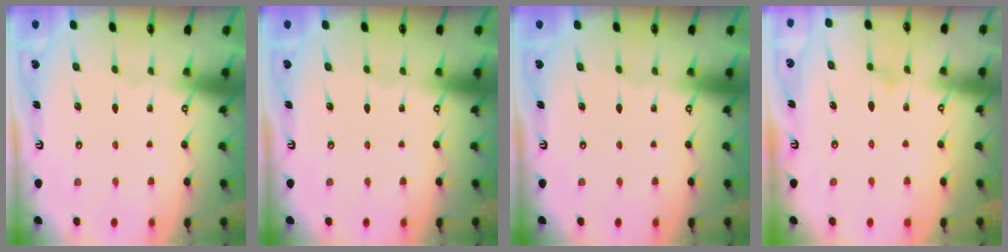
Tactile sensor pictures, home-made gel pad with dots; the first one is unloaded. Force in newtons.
{"total": 0.0}
{"total": 0.0}
{"total": 8.7, "press": 8.7, "slide": 0.4}